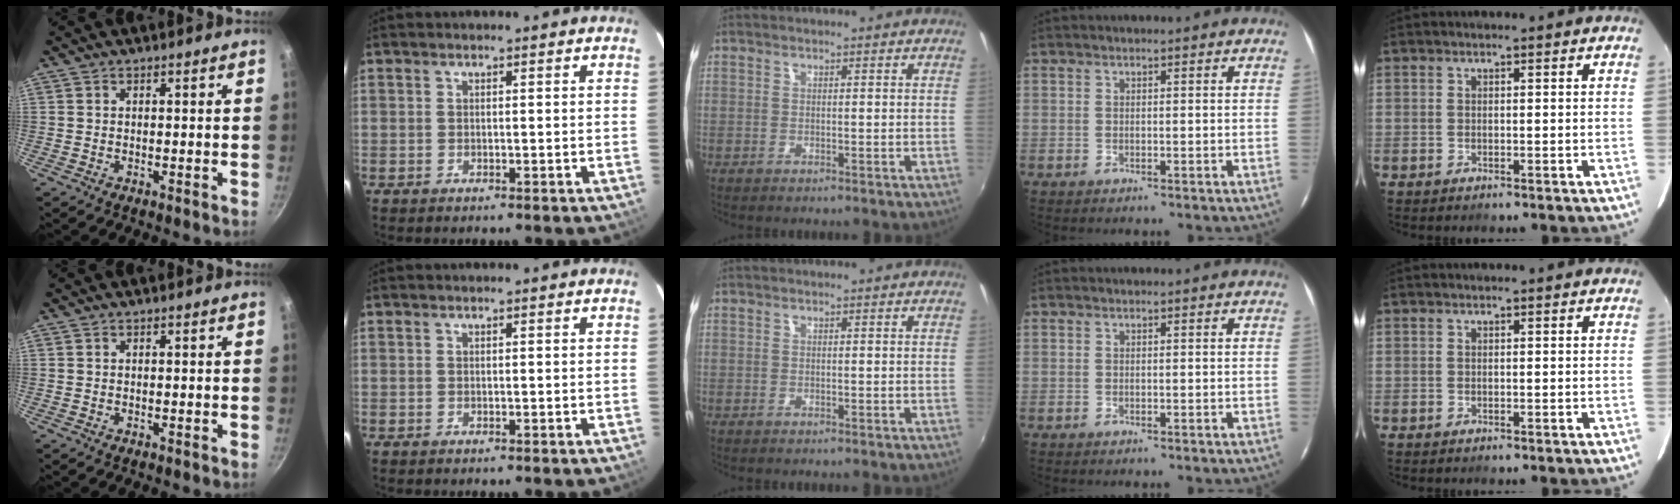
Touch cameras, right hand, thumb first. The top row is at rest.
{}